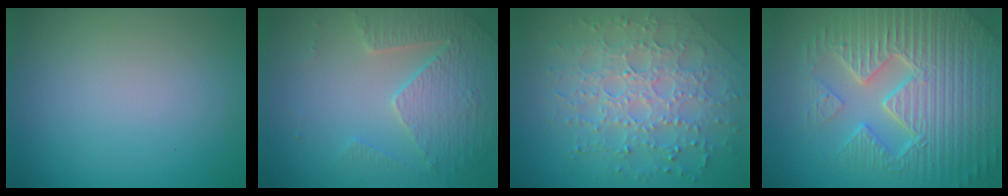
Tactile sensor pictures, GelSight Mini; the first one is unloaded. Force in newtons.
{"total": 3.7, "press": 3.5, "slide": 1.1}
{"total": 7.2, "press": 5.1, "slide": 5.1}
{"total": 9.8, "press": 6.8, "slide": 7.0}